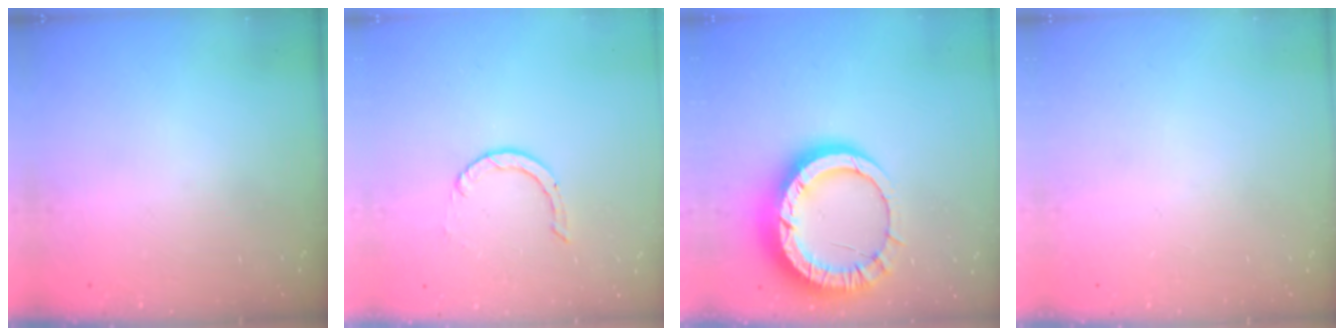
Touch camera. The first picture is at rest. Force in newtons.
{"total": 0.9, "press": 0.9, "slide": 0.1}
{"total": 16.0, "press": 16.0, "slide": 1.4}
{"total": 0.0}